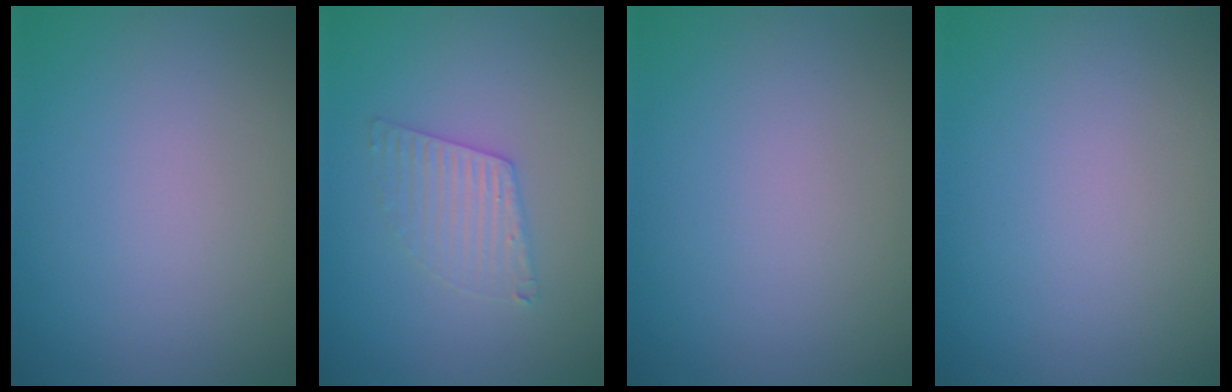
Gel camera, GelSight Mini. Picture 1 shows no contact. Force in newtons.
{"total": 2.5, "press": 2.5, "slide": 0.2}
{"total": 0.0}
{"total": 0.0}